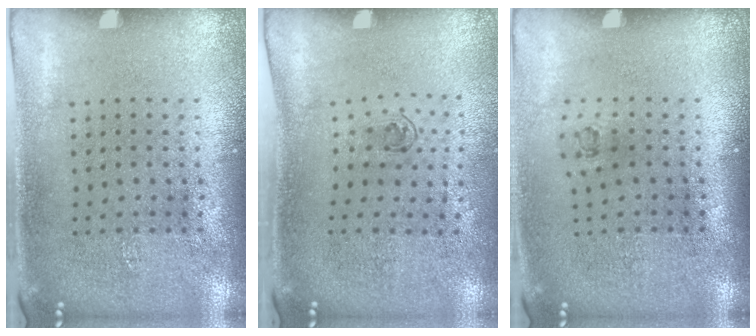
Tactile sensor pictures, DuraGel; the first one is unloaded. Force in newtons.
{"total": 0.6, "press": 0.3, "slide": 0.6}
{"total": 0.6, "press": 0.2, "slide": 0.5}